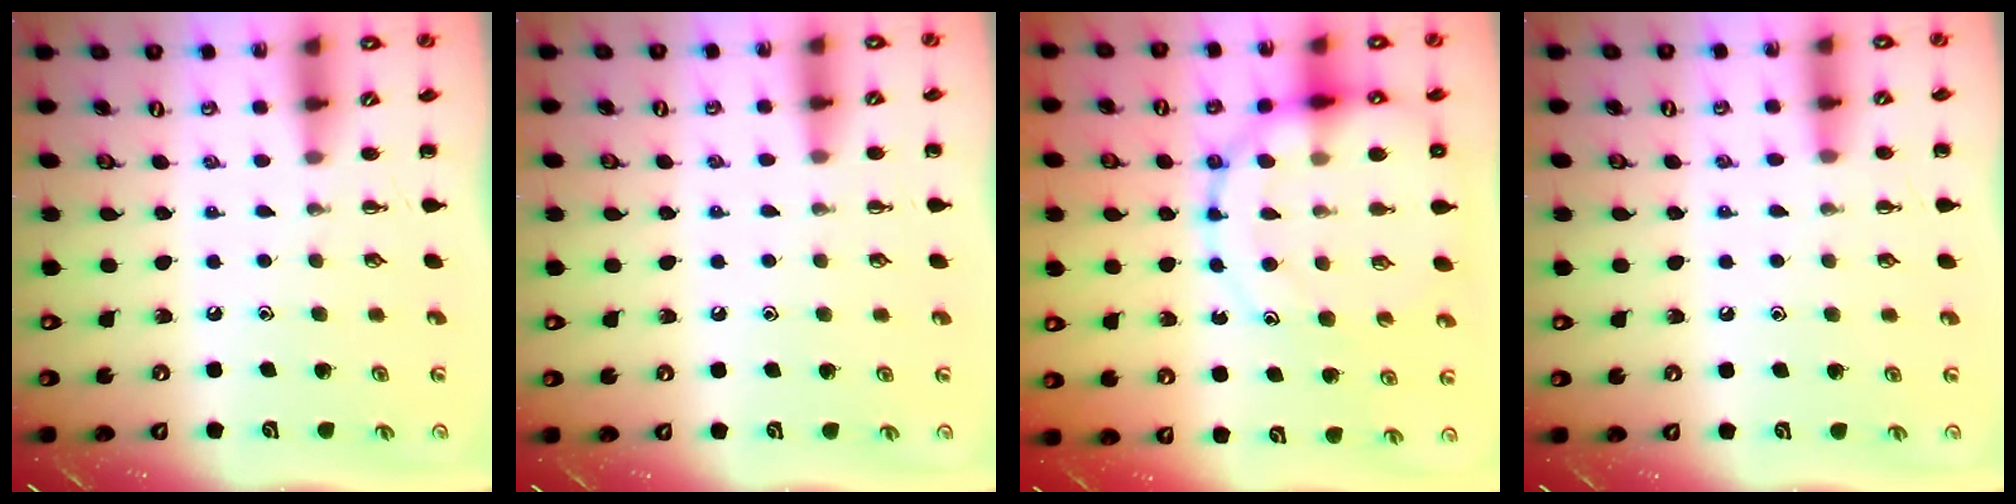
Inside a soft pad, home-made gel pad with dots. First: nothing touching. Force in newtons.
{"total": 6.0, "press": 5.7, "slide": 2.0}
{"total": 19.0, "press": 18.7, "slide": 3.0}
{"total": 8.8, "press": 8.4, "slide": 2.4}